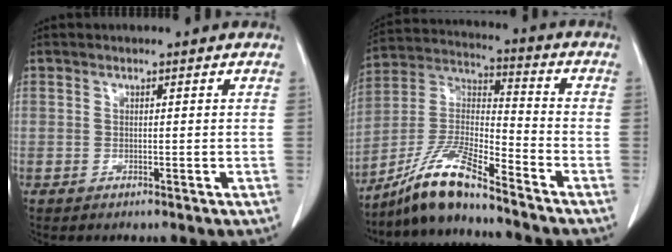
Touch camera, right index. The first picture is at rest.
{"total": 11.3, "force": [-9.2, 0.6, 6.5], "torque": [-0.140, -0.002, -0.178]}